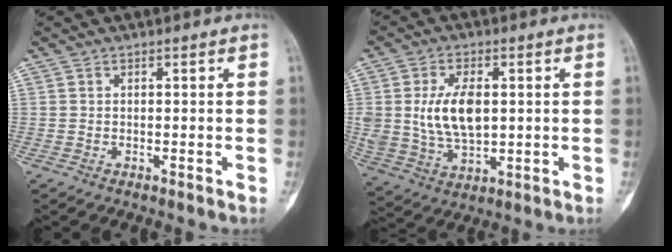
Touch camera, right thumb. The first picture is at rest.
{"total": 11.4, "force": [1.5, 6.6, 9.2], "torque": [-0.170, -0.008, 0.039]}